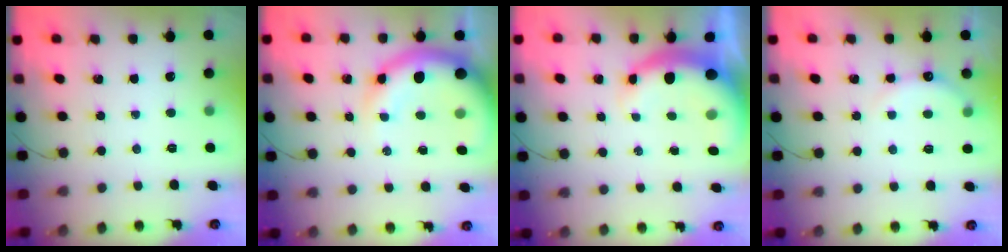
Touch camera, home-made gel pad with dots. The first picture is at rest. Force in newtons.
{"total": 10.0, "press": 9.5, "slide": 3.0}
{"total": 6.9, "press": 6.7, "slide": 1.6}
{"total": 6.0, "press": 5.9, "slide": 1.1}